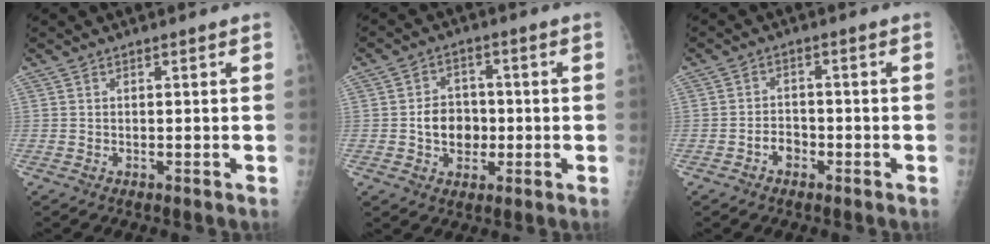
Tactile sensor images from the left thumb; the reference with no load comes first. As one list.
[{"total": 7.1, "force": [-0.9, 5.8, 4.0], "torque": [-0.033, 0.012, -0.018]}, {"total": 3.0, "force": [-1.6, 2.2, 1.3], "torque": [-0.007, 0.016, -0.029]}]